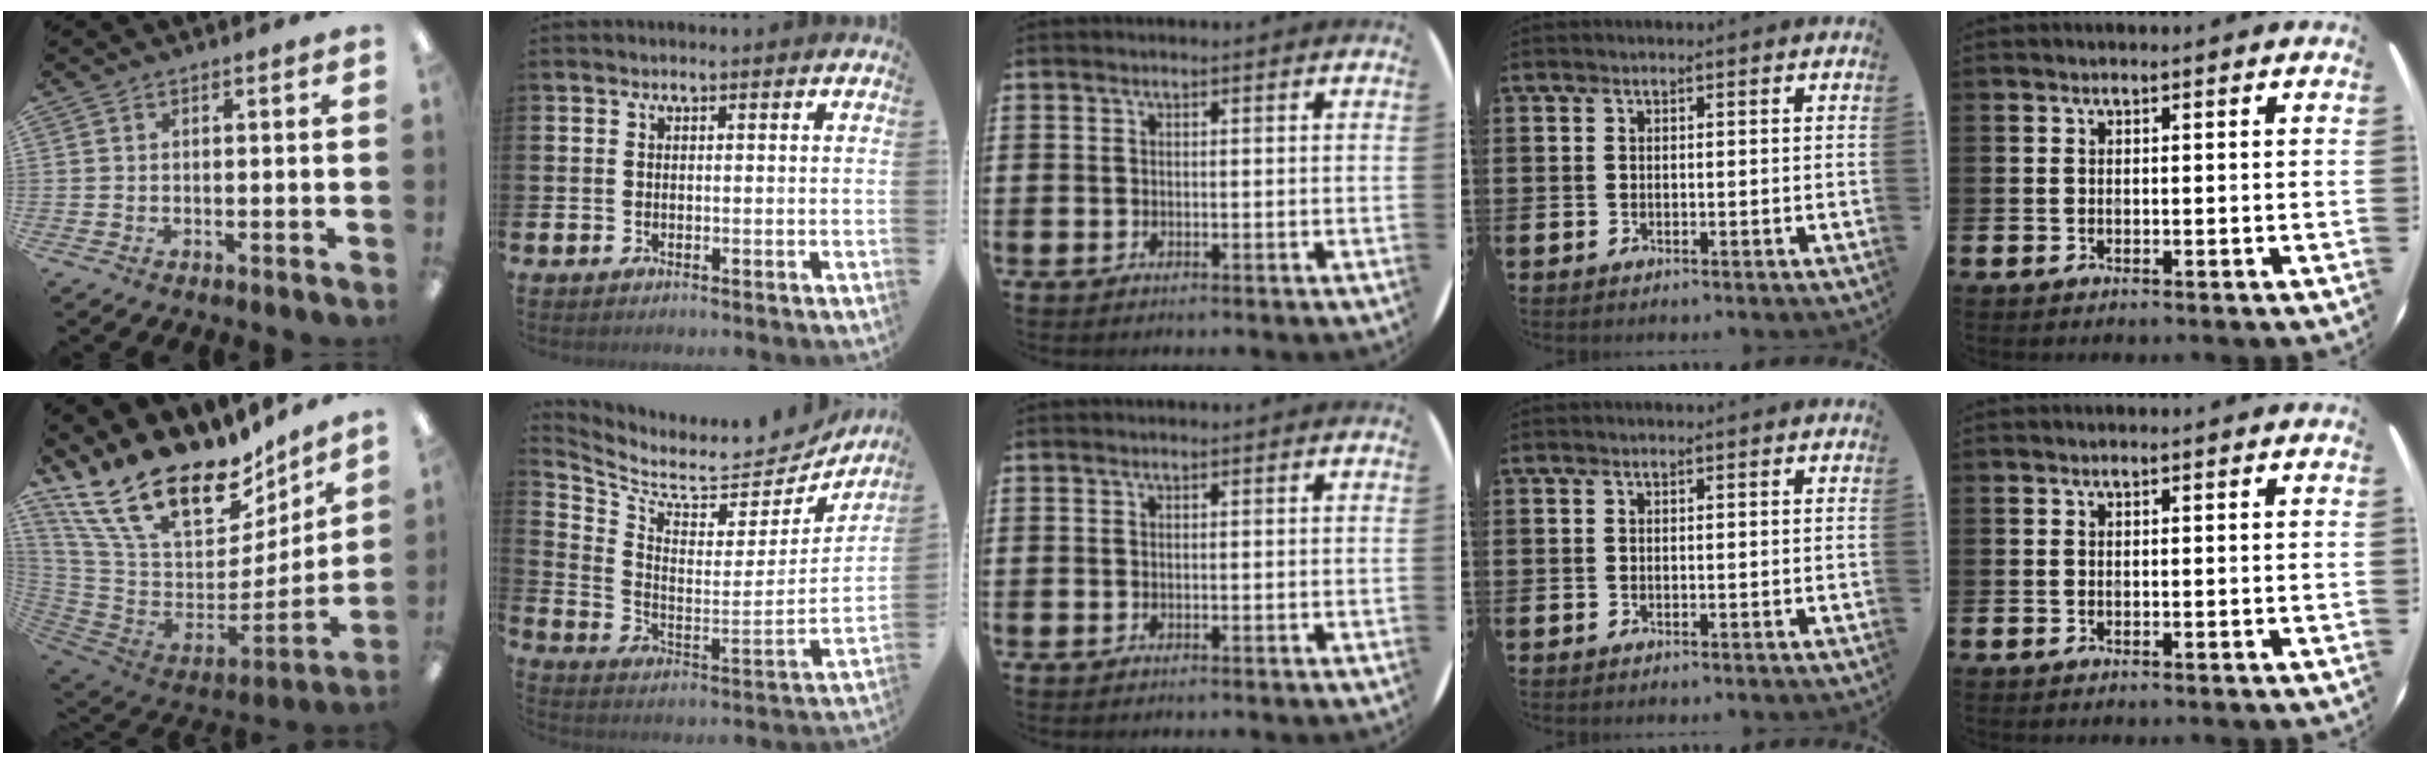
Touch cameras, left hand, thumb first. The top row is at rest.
{"thumb": {"total": 24.2, "force": [16.7, 11.2, 13.5], "torque": [-0.250, -0.125, 0.310]}, "index": {"total": 6.9, "force": [6.1, 2.4, 2.2], "torque": [-0.059, -0.068, 0.096]}}